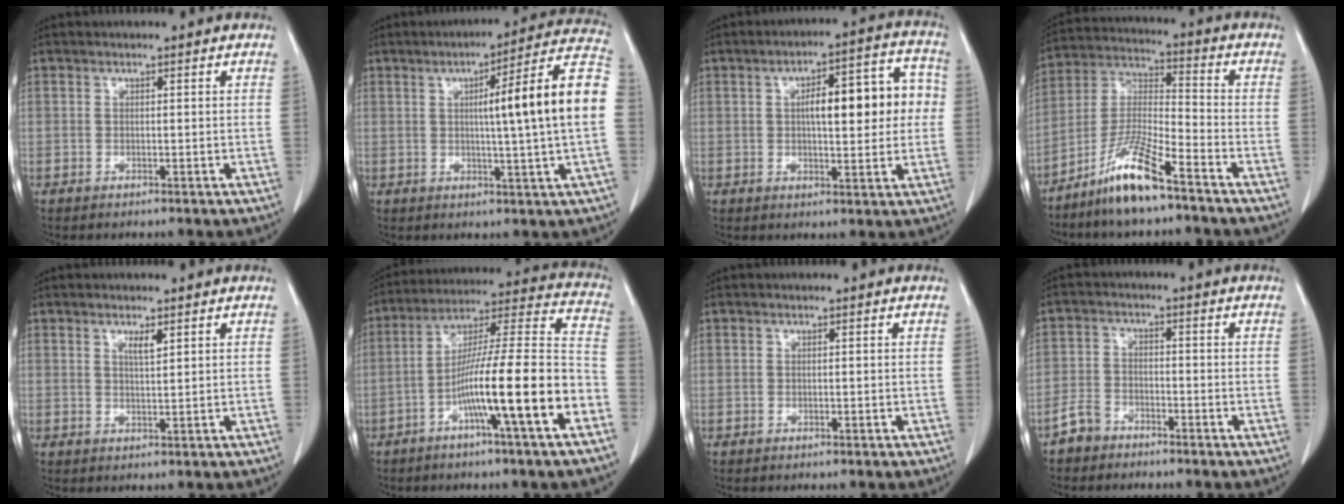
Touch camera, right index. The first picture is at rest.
{"total": 15.3, "force": [0.8, -1.2, 15.2], "torque": [-0.214, 0.017, 0.006]}
{"total": 12.3, "force": [1.3, 3.7, 11.6], "torque": [-0.157, 0.040, 0.022]}
{"total": 10.9, "force": [-7.7, 0.7, 7.6], "torque": [-0.163, -0.015, -0.153]}
{"total": 1.9, "force": [1.1, 0.2, 1.5], "torque": [-0.031, -0.003, 0.022]}
{"total": 17.7, "force": [-7.0, 0.0, 16.2], "torque": [-0.263, 0.009, -0.120]}
{"total": 0.0}
{"total": 3.8, "force": [-3.0, 2.2, 0.6], "torque": [-0.017, 0.007, -0.059]}